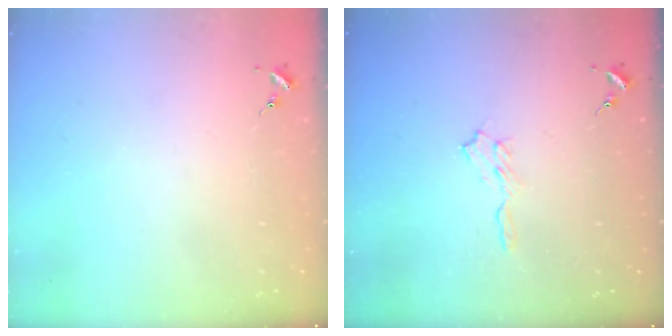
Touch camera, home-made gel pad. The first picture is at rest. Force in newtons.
{"total": 5.8, "press": 5.7, "slide": 0.6}